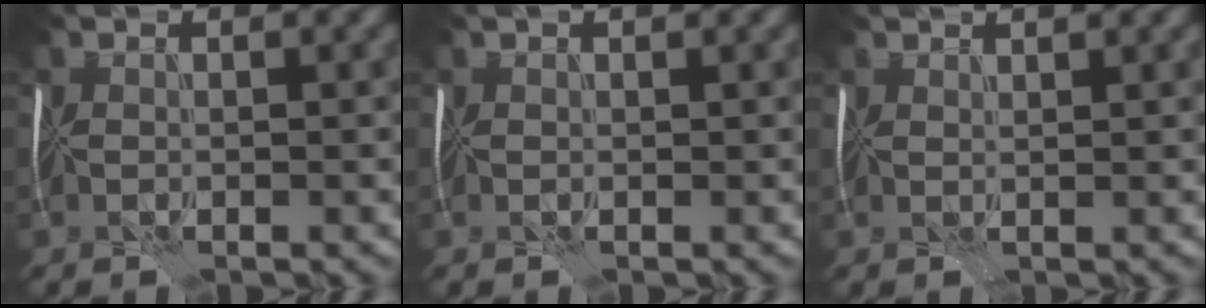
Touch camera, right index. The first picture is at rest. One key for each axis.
{"total": 1.7, "fx": 1.3, "fy": 0.6, "fz": 1.0, "tx": -0.009, "ty": 0.009, "tz": 0.009}
{"total": 1.9, "fx": 1.8, "fy": 0.3, "fz": 0.6, "tx": -0.012, "ty": 0.004, "tz": 0.025}